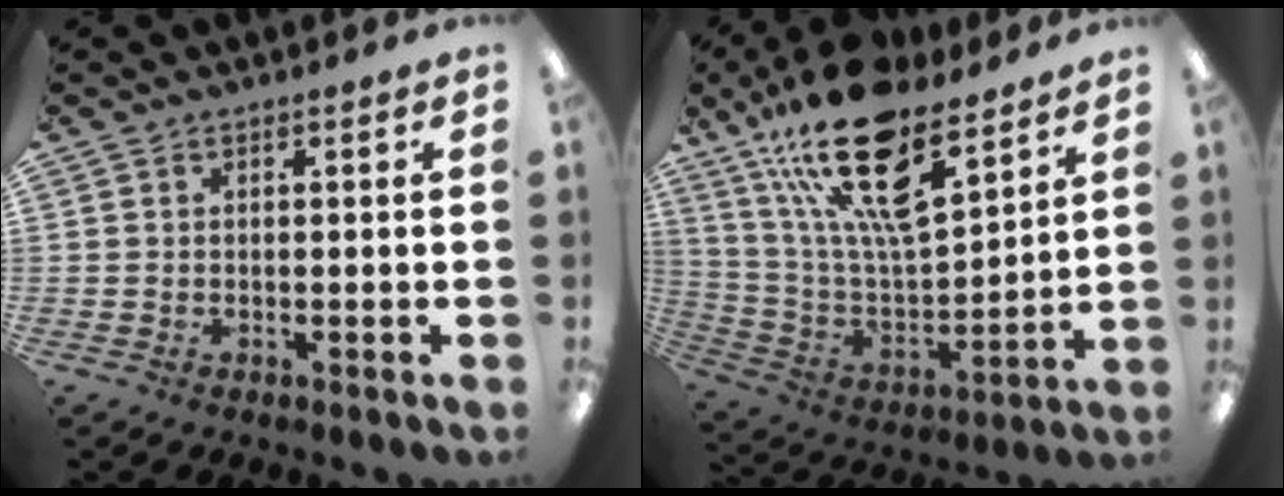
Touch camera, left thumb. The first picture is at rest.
{"total": 23.6, "force": [15.9, 8.8, 15.1], "torque": [-0.275, -0.091, 0.277]}